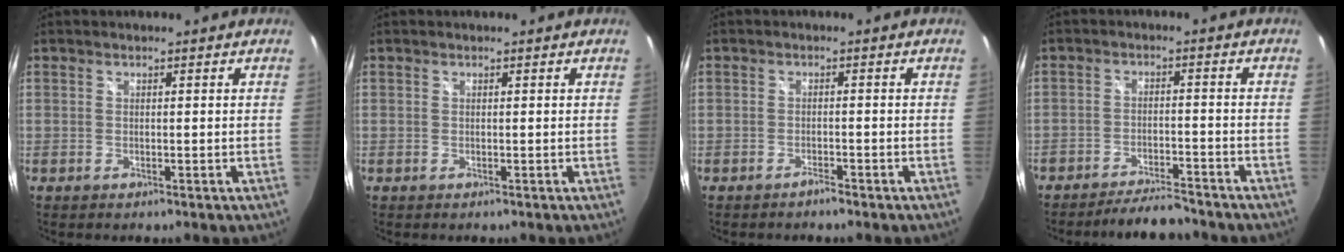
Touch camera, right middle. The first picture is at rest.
{"total": 0.0}
{"total": 1.3, "force": [-1.3, 0.4, 0.2], "torque": [-0.008, 0.000, -0.022]}
{"total": 7.7, "force": [-7.2, 1.3, 2.4], "torque": [-0.063, 0.005, -0.108]}